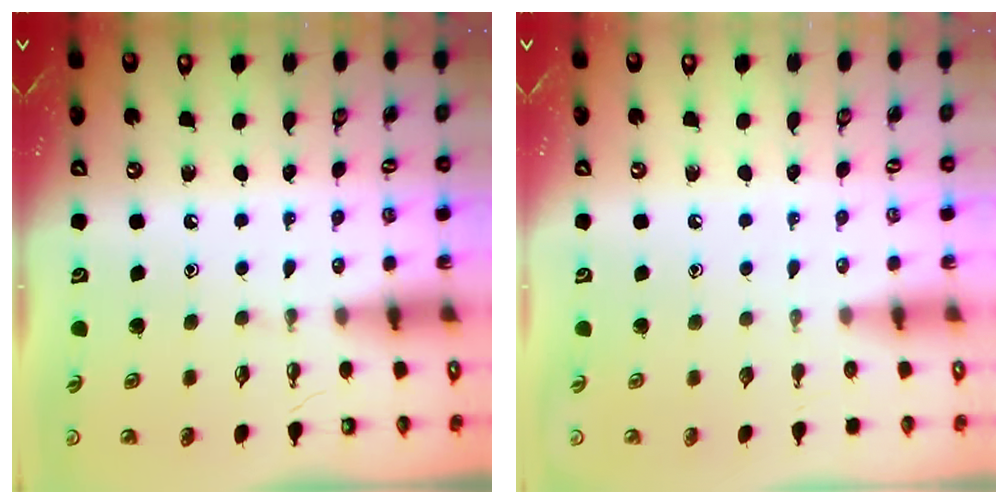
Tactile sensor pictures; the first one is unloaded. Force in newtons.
{"total": 0.0}